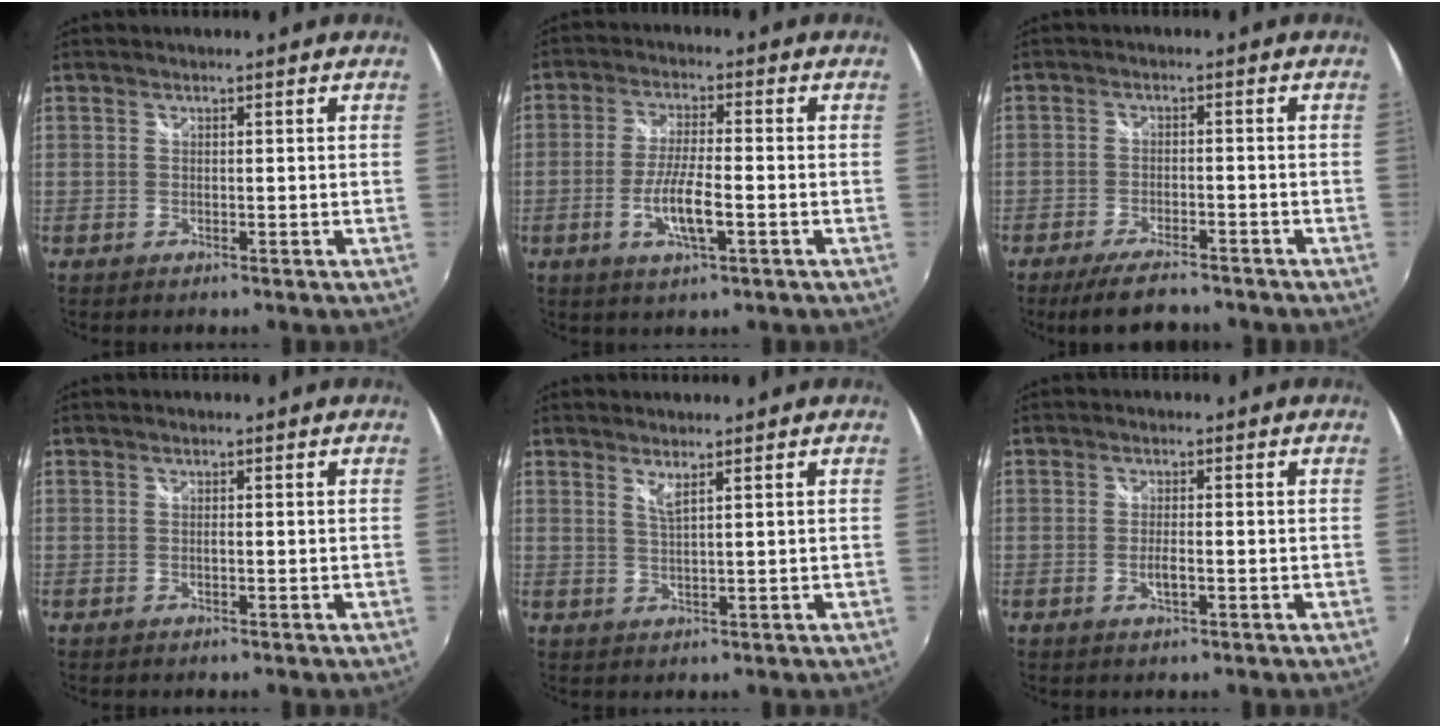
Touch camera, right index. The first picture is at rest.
{"total": 6.7, "force": [-2.2, 1.4, 6.1], "torque": [-0.125, -0.007, -0.042]}
{"total": 8.4, "force": [-7.0, 2.1, 4.1], "torque": [-0.099, -0.018, -0.117]}
{"total": 0.0}
{"total": 1.8, "force": [1.3, -0.2, 1.3], "torque": [-0.026, -0.005, 0.020]}
{"total": 2.3, "force": [-0.7, 0.6, 2.1], "torque": [-0.040, -0.003, -0.012]}